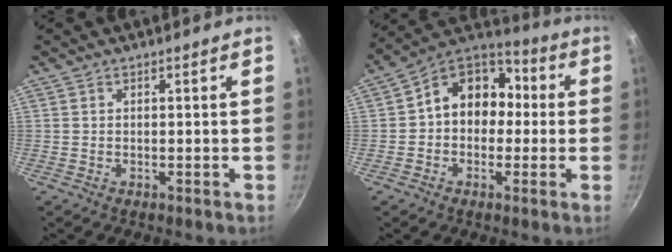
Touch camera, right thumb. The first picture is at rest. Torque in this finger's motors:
{"motor_torque": [-0.63, 0.88, 0.12, -0.12, 0.07]}